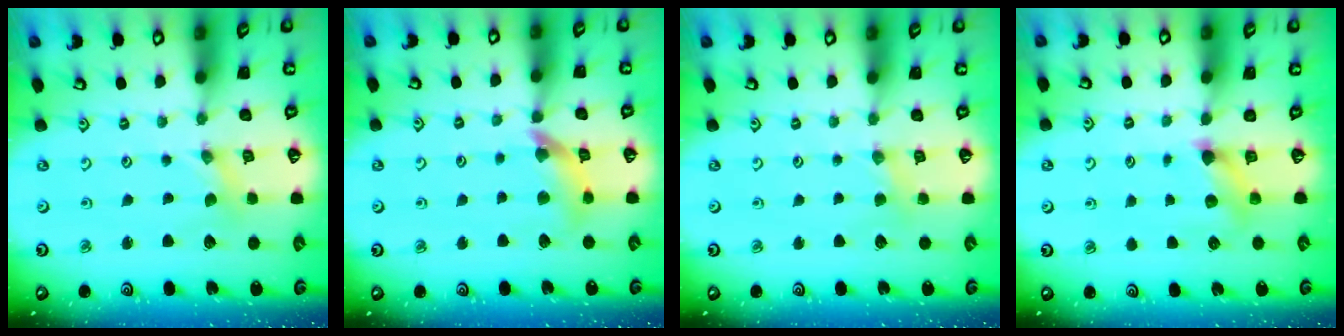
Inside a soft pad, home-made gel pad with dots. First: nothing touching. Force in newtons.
{"total": 11.7, "press": 11.6, "slide": 1.6}
{"total": 2.2, "press": 2.2, "slide": 0.4}
{"total": 6.5, "press": 6.4, "slide": 0.8}